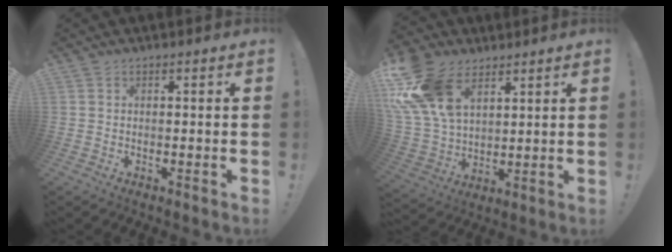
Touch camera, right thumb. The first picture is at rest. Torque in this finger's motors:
{"motor_torque": [1.70, 3.31, 0.58, 0.08, 0.40]}